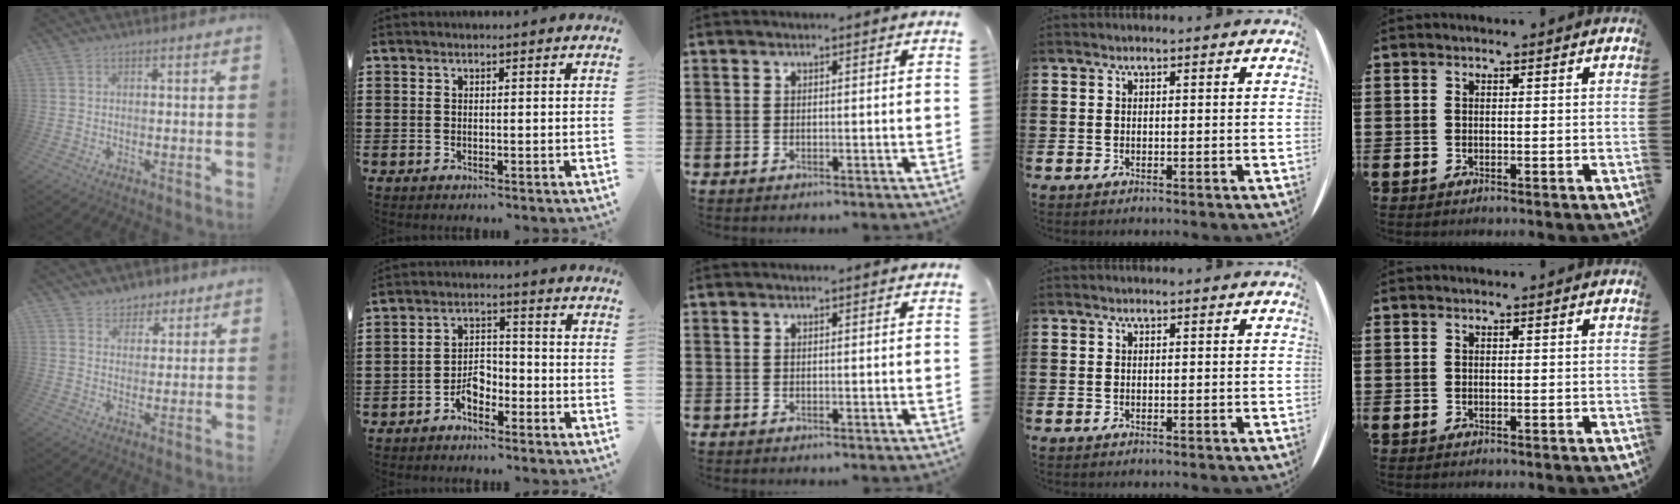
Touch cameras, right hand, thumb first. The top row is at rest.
{"thumb": {"total": 6.2, "force": [4.3, 4.4, 0.4], "torque": [0.007, -0.037, 0.083]}, "index": {"total": 4.1, "force": [-2.6, 2.3, 2.2], "torque": [-0.044, 0.007, -0.052]}}